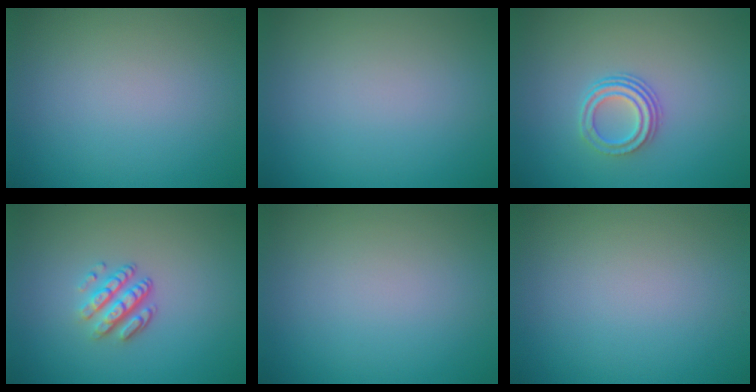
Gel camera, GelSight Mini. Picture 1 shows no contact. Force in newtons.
{"total": 0.0}
{"total": 2.9, "press": 2.1, "slide": 2.0}
{"total": 3.4, "press": 2.4, "slide": 2.4}
{"total": 0.0}
{"total": 0.0}